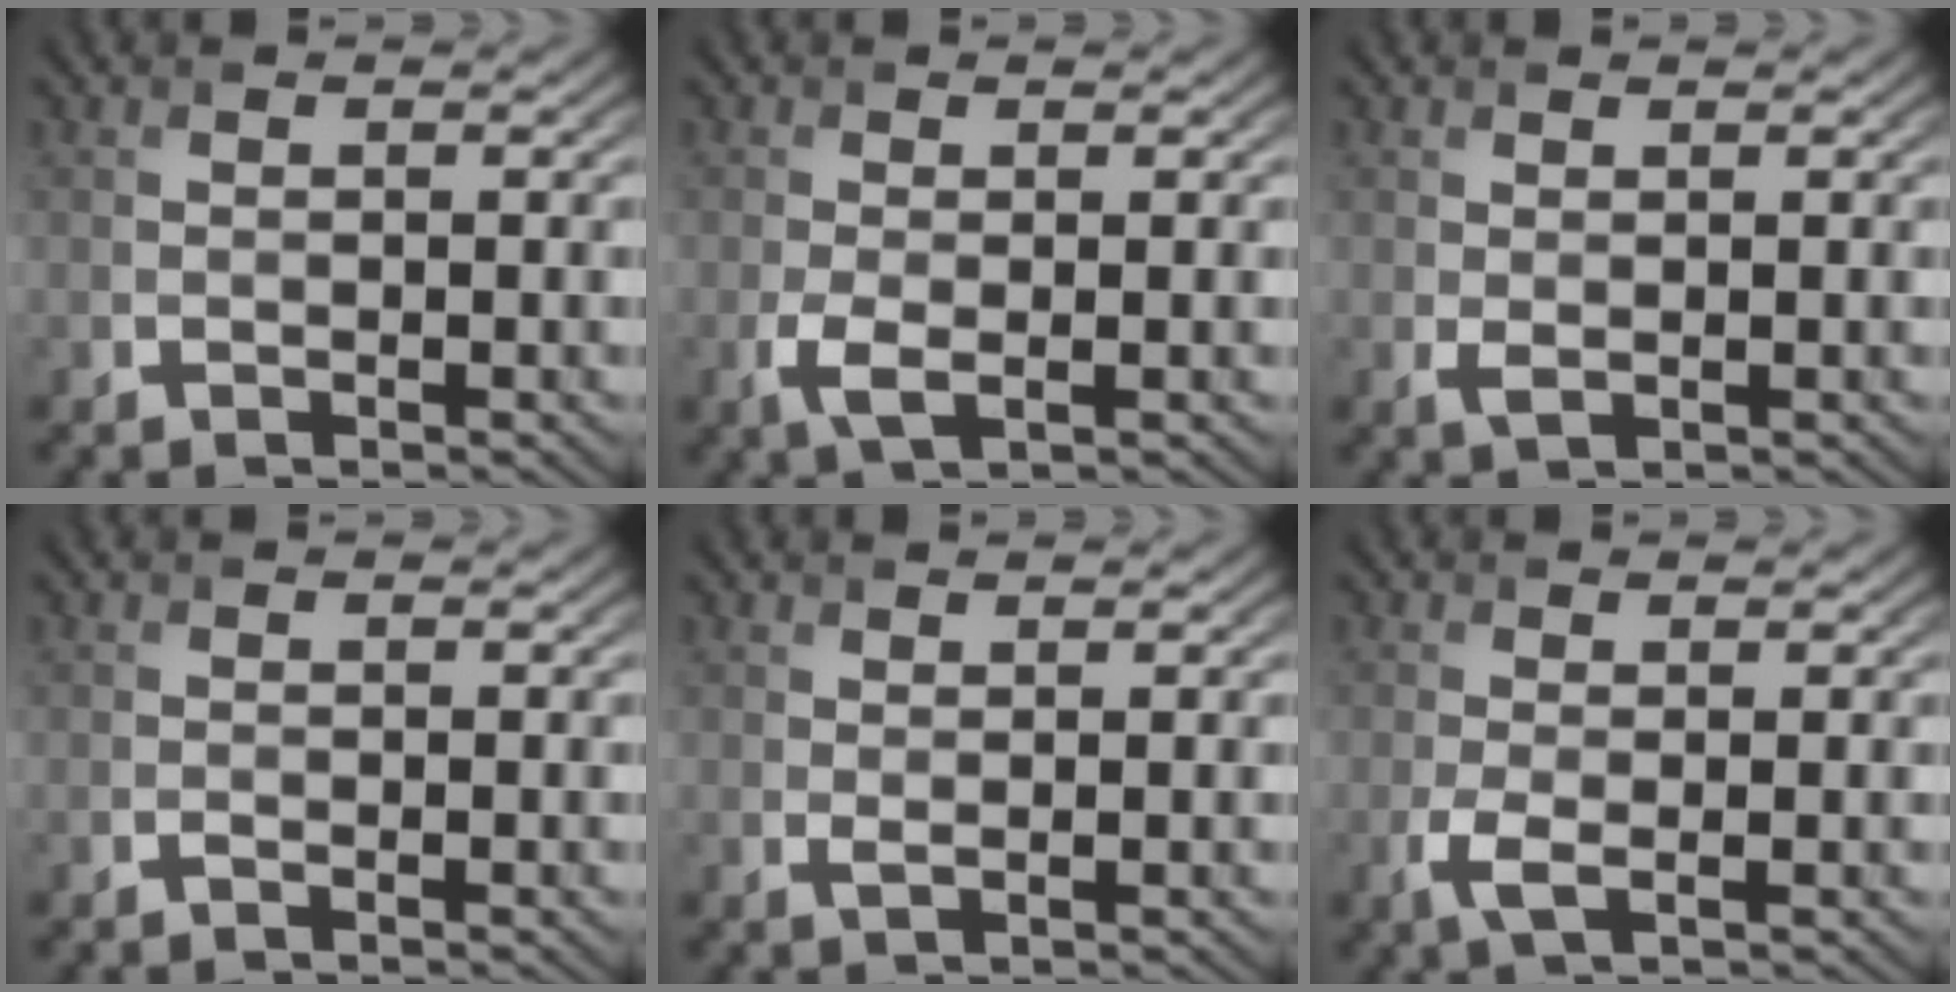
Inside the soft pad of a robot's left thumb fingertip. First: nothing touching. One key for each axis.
{"total": 2.4, "fx": -0.6, "fy": 0.9, "fz": 2.2, "tx": -0.058, "ty": -0.008, "tz": -0.013}
{"total": 1.1, "fx": 0.3, "fy": 0.4, "fz": 0.9, "tx": -0.025, "ty": -0.001, "tz": 0.009}
{"total": 0.0}
{"total": 0.8, "fx": 0.5, "fy": 0.1, "fz": 0.6, "tx": -0.015, "ty": 0.002, "tz": 0.009}
{"total": 2.3, "fx": -0.6, "fy": 0.7, "fz": 2.1, "tx": -0.057, "ty": -0.006, "tz": -0.018}